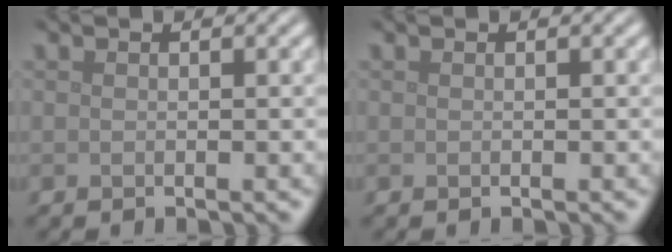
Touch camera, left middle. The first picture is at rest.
{"total": 0.0}